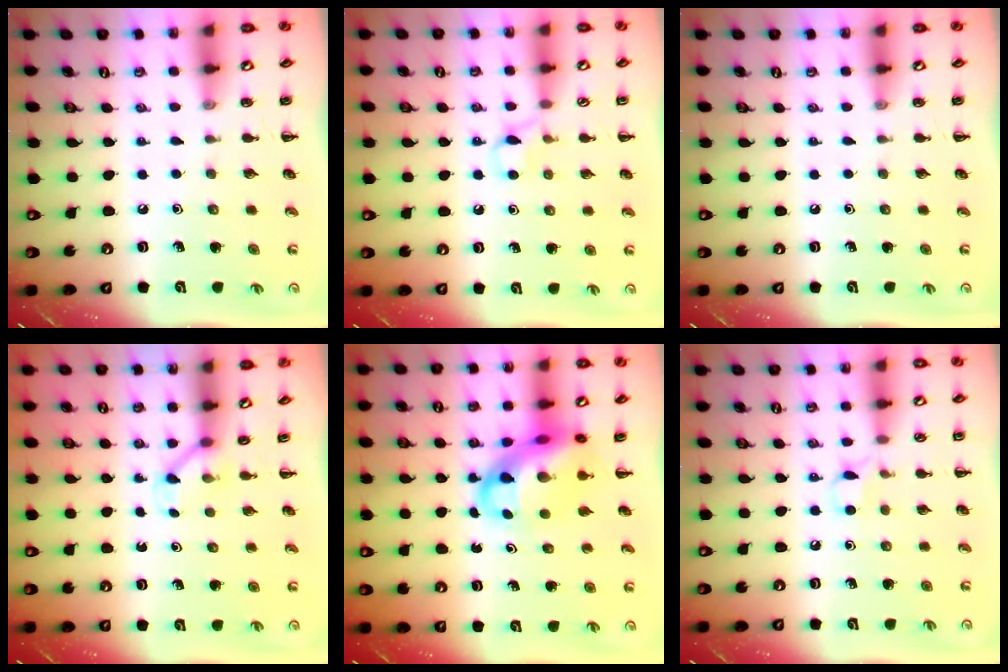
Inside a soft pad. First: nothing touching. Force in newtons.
{"total": 4.0, "press": 3.7, "slide": 1.6}
{"total": 0.0}
{"total": 2.8, "press": 2.7, "slide": 0.9}
{"total": 12.3, "press": 11.8, "slide": 3.2}
{"total": 3.7, "press": 3.6, "slide": 0.8}